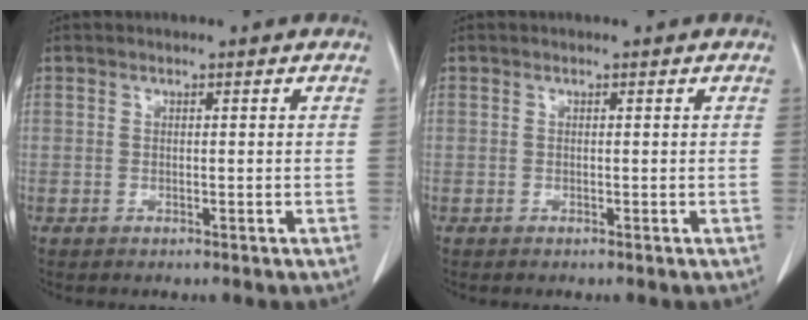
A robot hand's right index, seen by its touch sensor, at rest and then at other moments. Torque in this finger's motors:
{"motor_torque": [-0.06, -0.07, -0.22, -0.08]}